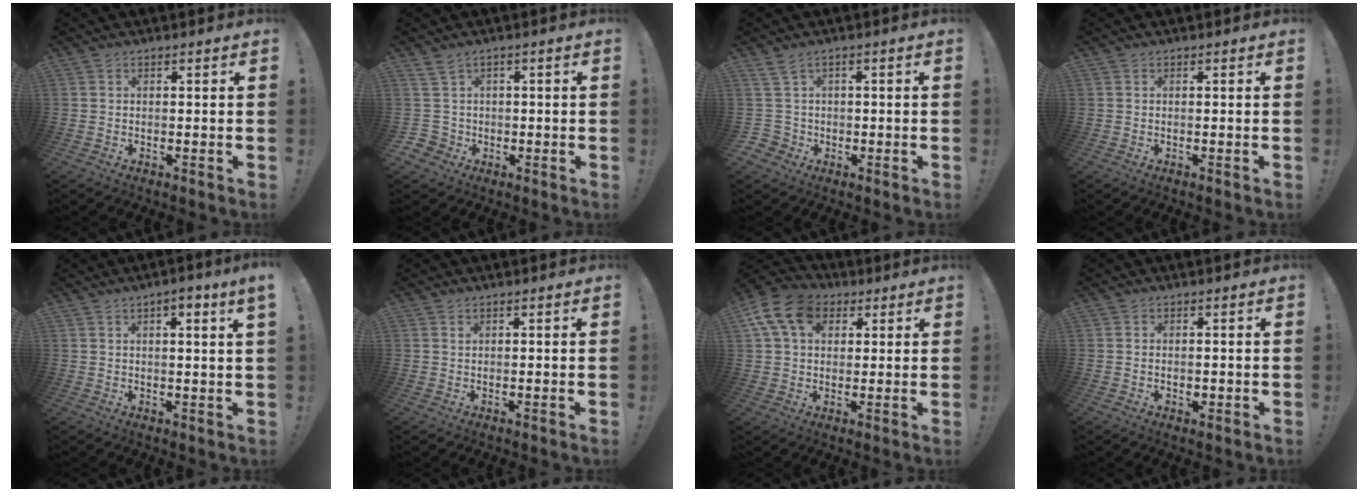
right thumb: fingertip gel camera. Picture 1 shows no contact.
{"total": 4.7, "force": [1.6, 4.3, 1.1], "torque": [-0.026, -0.005, 0.033]}
{"total": 4.4, "force": [1.4, 3.9, 1.2], "torque": [-0.034, -0.001, 0.030]}
{"total": 0.0}
{"total": 3.6, "force": [1.4, -0.4, 3.3], "torque": [-0.042, -0.009, 0.016]}
{"total": 0.8, "force": [0.6, 0.5, 0.3], "torque": [-0.003, -0.001, 0.011]}
{"total": 14.0, "force": [5.2, 10.1, 8.1], "torque": [-0.139, -0.011, 0.104]}
{"total": 1.1, "force": [-0.4, 0.8, 0.6], "torque": [-0.002, 0.001, -0.008]}